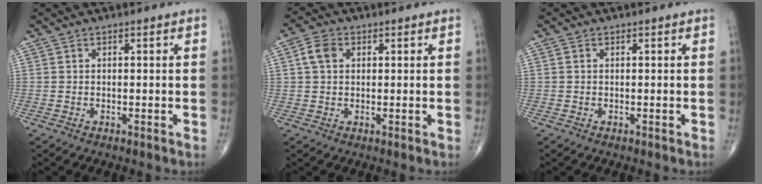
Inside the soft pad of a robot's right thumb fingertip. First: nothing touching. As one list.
[{"total": 4.0, "force": [1.0, 2.9, 2.5], "torque": [-0.048, 0.008, 0.017]}, {"total": 0.0}]